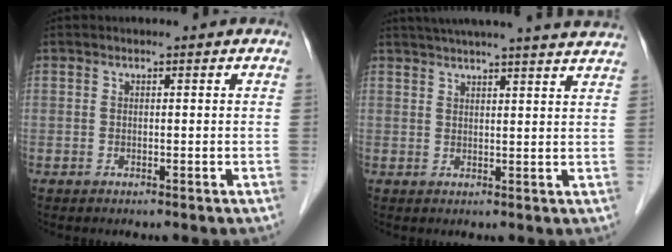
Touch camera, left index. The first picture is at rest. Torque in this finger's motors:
{"motor_torque": [-0.59, -0.75, 0.36, 0.10]}